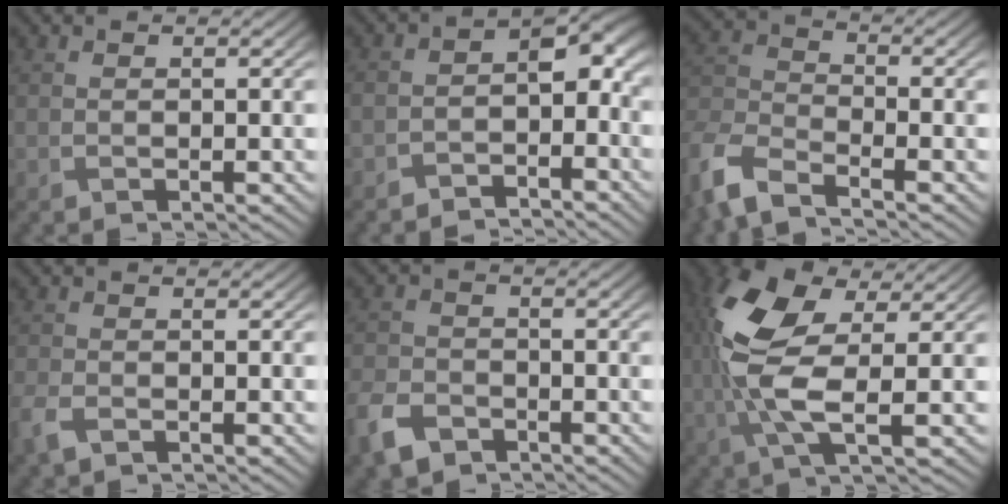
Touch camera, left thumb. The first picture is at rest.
{"total": 5.8, "force": [-3.5, 2.7, 3.9], "torque": [-0.049, -0.004, -0.071]}
{"total": 7.6, "force": [-6.2, 2.5, 3.6], "torque": [-0.088, -0.014, -0.141]}
{"total": 2.9, "force": [-1.9, 1.4, 1.6], "torque": [-0.045, -0.013, -0.046]}
{"total": 5.2, "force": [-3.7, 3.0, 2.2], "torque": [-0.058, -0.010, -0.083]}
{"total": 11.0, "force": [1.6, 5.4, 9.5], "torque": [-0.228, 0.005, 0.025]}